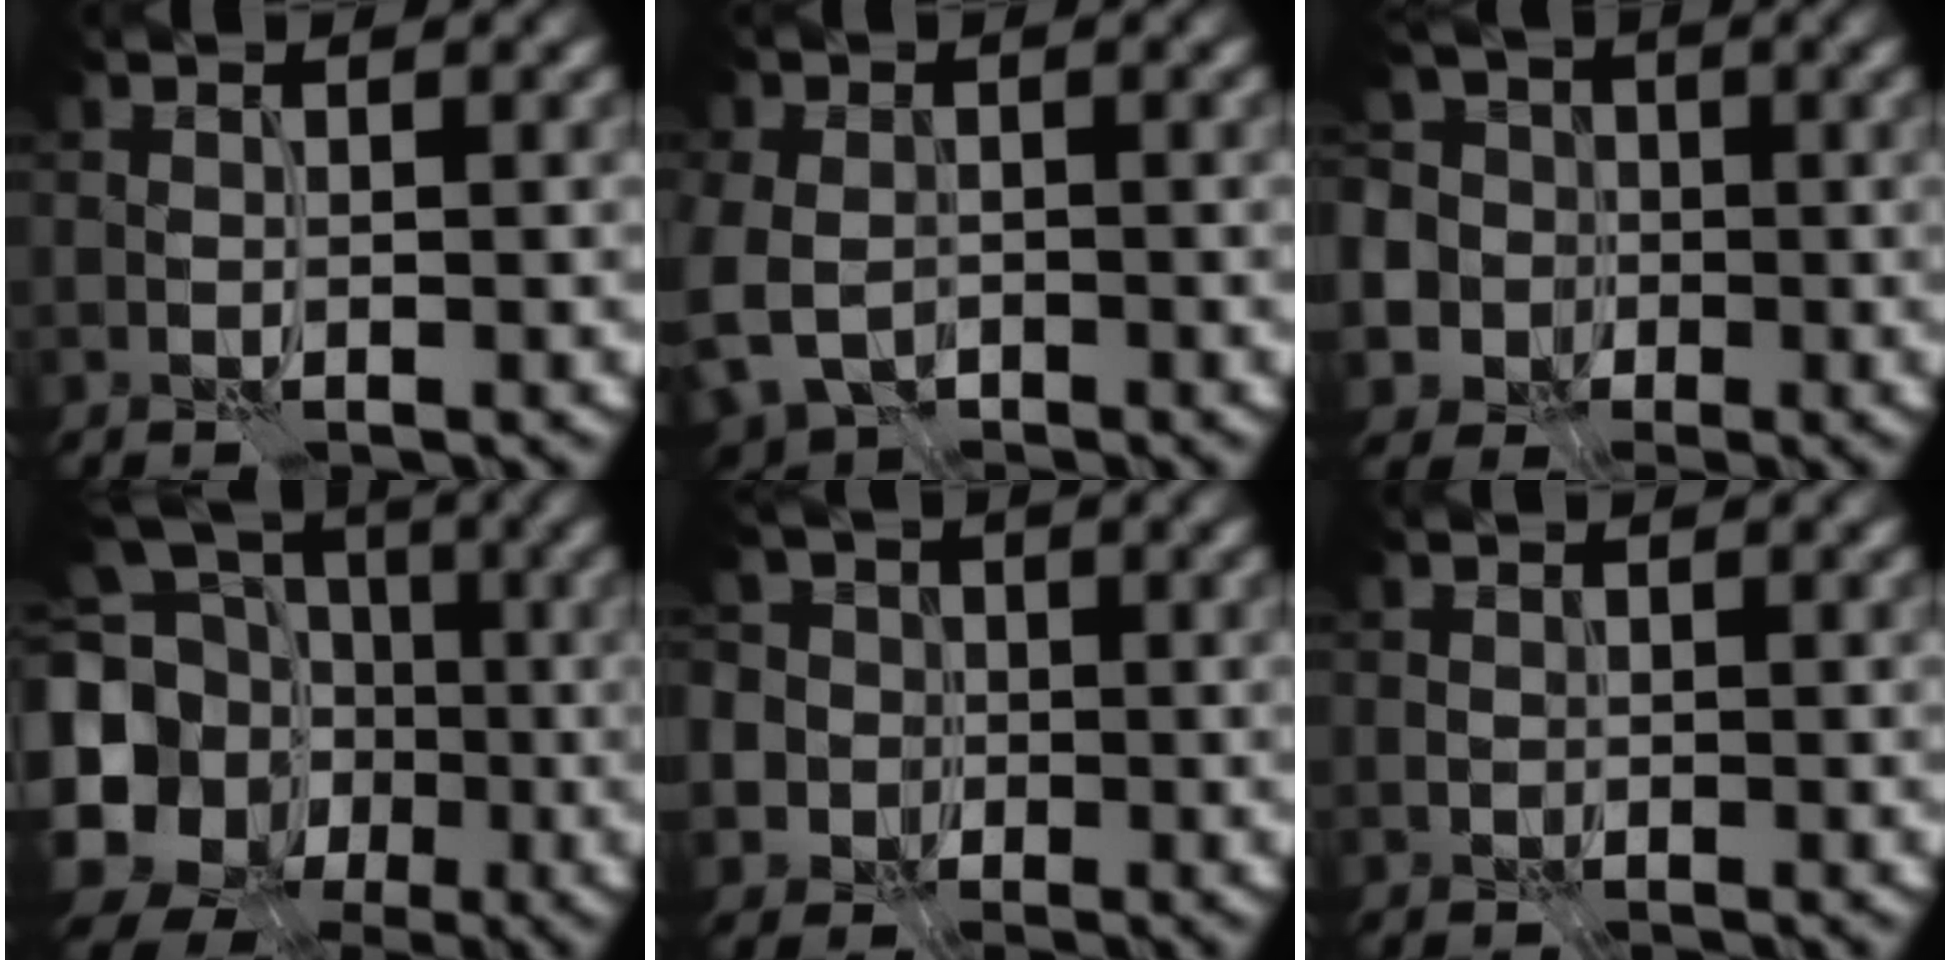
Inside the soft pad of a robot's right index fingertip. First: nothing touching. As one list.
[{"total": 6.9, "force": [-2.1, 5.3, 3.9], "torque": [-0.093, -0.025, -0.024]}, {"total": 8.9, "force": [-0.1, 8.3, 3.2], "torque": [-0.079, 0.025, -0.038]}, {"total": 17.1, "force": [-1.1, 15.6, 6.9], "torque": [-0.181, -0.003, -0.051]}, {"total": 8.9, "force": [1.4, 8.2, 3.3], "torque": [-0.065, 0.030, -0.012]}, {"total": 0.6, "force": [0.1, 0.6, 0.0], "torque": [-0.002, -0.001, 0.003]}]